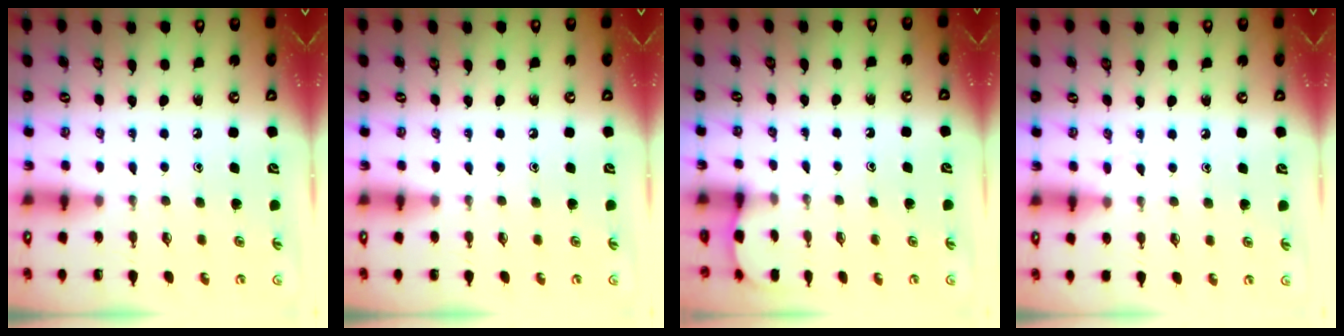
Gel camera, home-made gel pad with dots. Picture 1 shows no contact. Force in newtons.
{"total": 0.0}
{"total": 1.3, "press": 1.3, "slide": 0.1}
{"total": 6.0, "press": 6.0, "slide": 0.8}